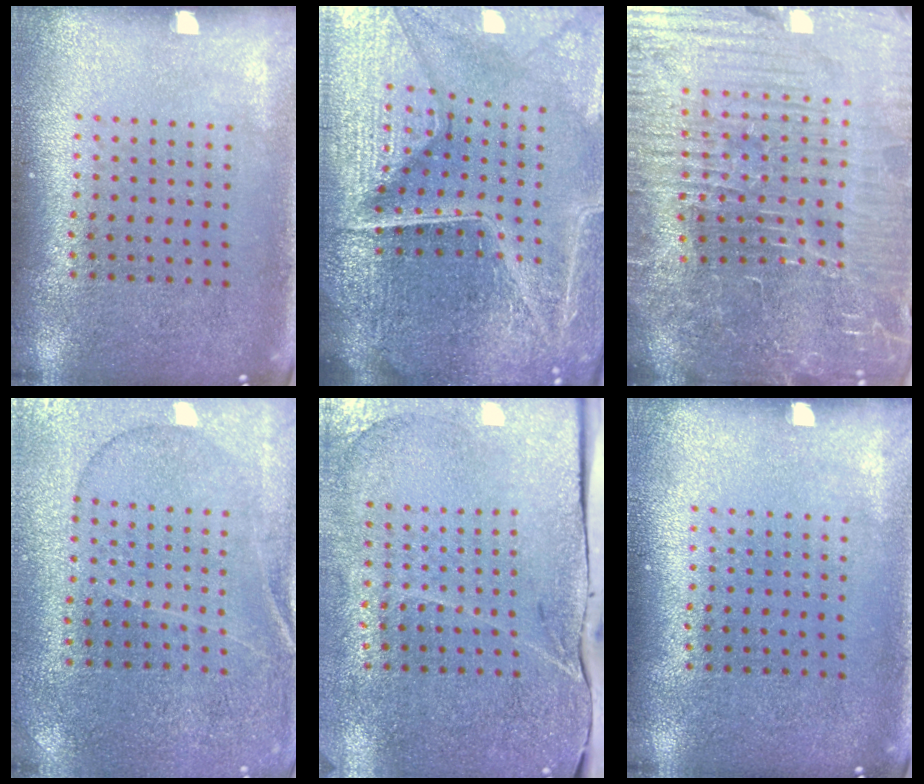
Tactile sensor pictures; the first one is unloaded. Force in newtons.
{"total": 6.6, "press": 5.9, "slide": 3.0}
{"total": 7.4, "press": 6.5, "slide": 3.5}
{"total": 0.6, "press": 0.5, "slide": 0.3}
{"total": 3.4, "press": 3.2, "slide": 1.4}
{"total": 0.0}